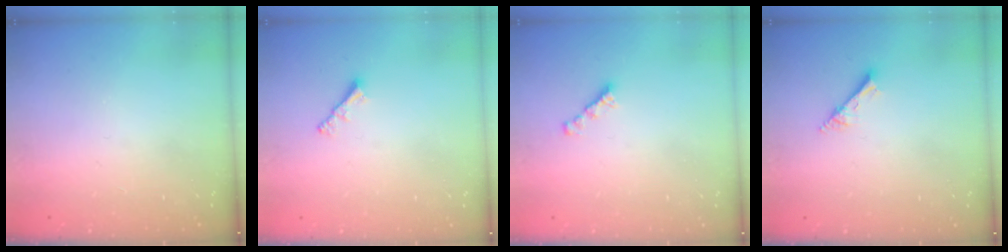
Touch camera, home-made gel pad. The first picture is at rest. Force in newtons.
{"total": 1.9, "press": 1.8, "slide": 0.5}
{"total": 2.7, "press": 2.7, "slide": 0.2}
{"total": 2.5, "press": 2.5, "slide": 0.2}